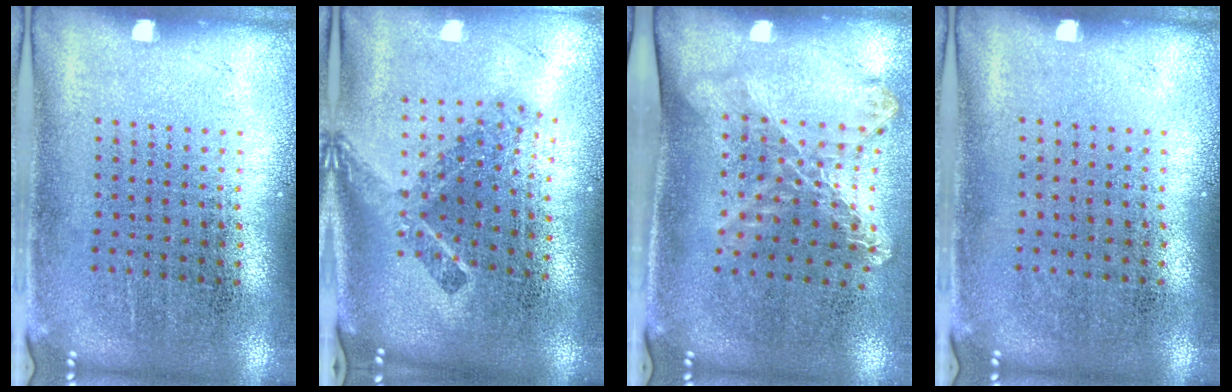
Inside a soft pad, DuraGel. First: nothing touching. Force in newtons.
{"total": 2.2, "press": 1.5, "slide": 1.7}
{"total": 1.8, "press": 1.3, "slide": 1.2}
{"total": 0.0}